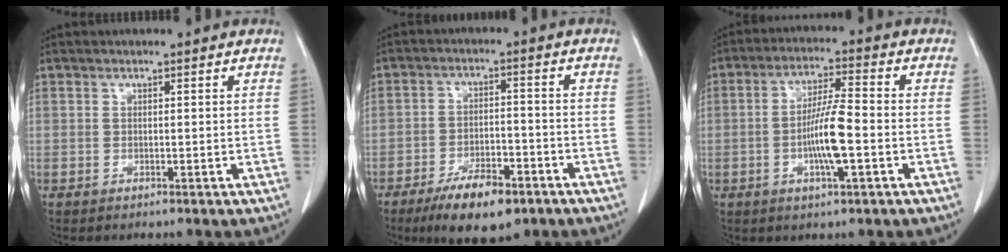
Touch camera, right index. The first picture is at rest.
{"total": 9.7, "force": [-6.3, 3.3, 6.5], "torque": [-0.110, -0.007, -0.102]}
{"total": 8.3, "force": [-1.9, 0.8, 8.0], "torque": [-0.153, 0.001, -0.039]}